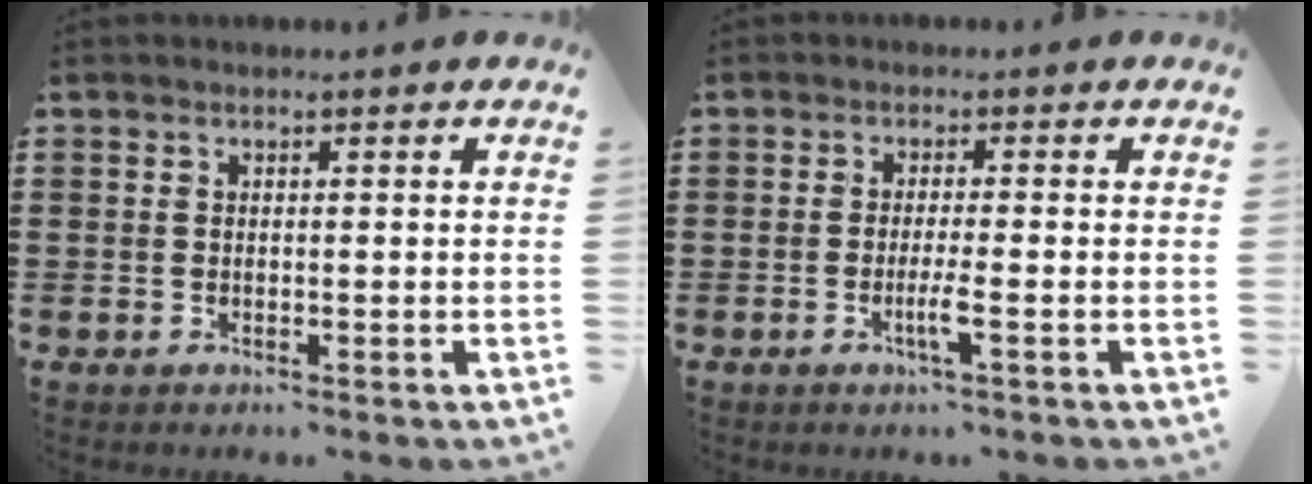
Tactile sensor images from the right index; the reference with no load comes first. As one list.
[{"total": 3.1, "force": [-1.3, -0.2, 2.9], "torque": [-0.055, -0.012, -0.026]}]